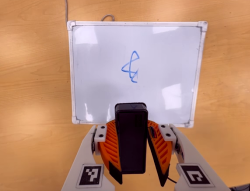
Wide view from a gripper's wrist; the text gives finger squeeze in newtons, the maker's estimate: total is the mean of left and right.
{"total": 9.2, "left": 8.9, "right": 9.5}